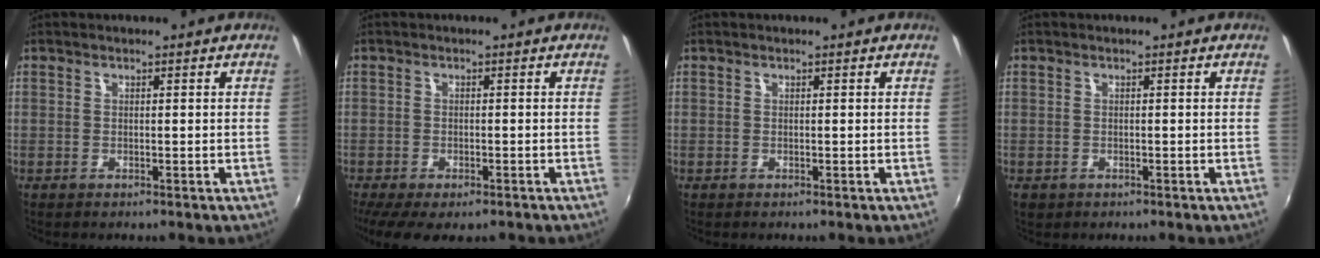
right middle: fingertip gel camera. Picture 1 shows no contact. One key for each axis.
{"total": 8.3, "fx": -5.7, "fy": 3.3, "fz": 5.1, "tx": -0.118, "ty": -0.036, "tz": -0.094}
{"total": 0.0}
{"total": 1.4, "fx": -0.6, "fy": 1.1, "fz": 0.5, "tx": -0.011, "ty": -0.005, "tz": -0.010}